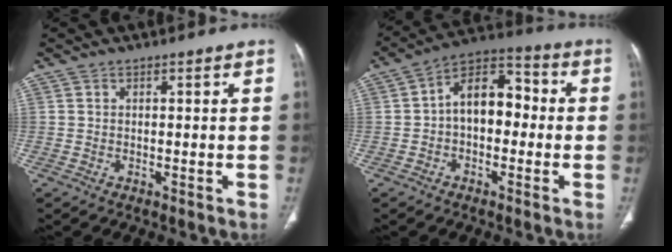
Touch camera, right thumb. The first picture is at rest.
{"total": 11.2, "force": [-0.4, 7.2, 8.6], "torque": [-0.106, 0.040, -0.021]}